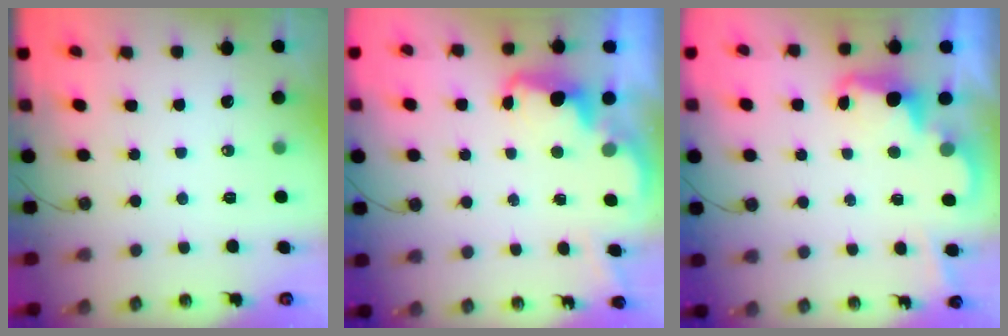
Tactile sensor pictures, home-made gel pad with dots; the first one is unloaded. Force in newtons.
{"total": 2.5, "press": 2.4, "slide": 0.5}
{"total": 2.6, "press": 2.5, "slide": 0.6}